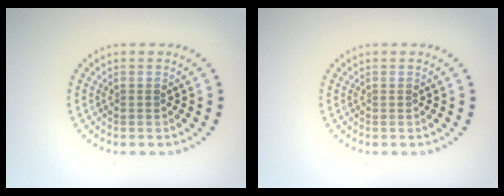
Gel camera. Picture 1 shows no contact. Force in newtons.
{"total": 0.0}